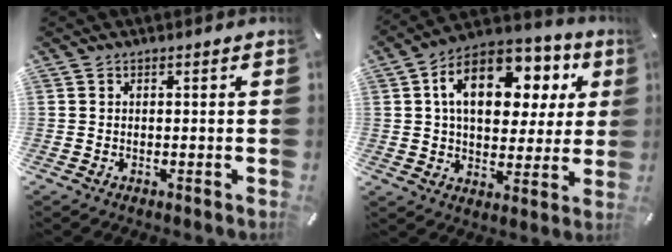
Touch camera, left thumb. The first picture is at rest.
{"total": 18.2, "force": [6.6, 11.7, 12.3], "torque": [-0.193, -0.012, 0.113]}